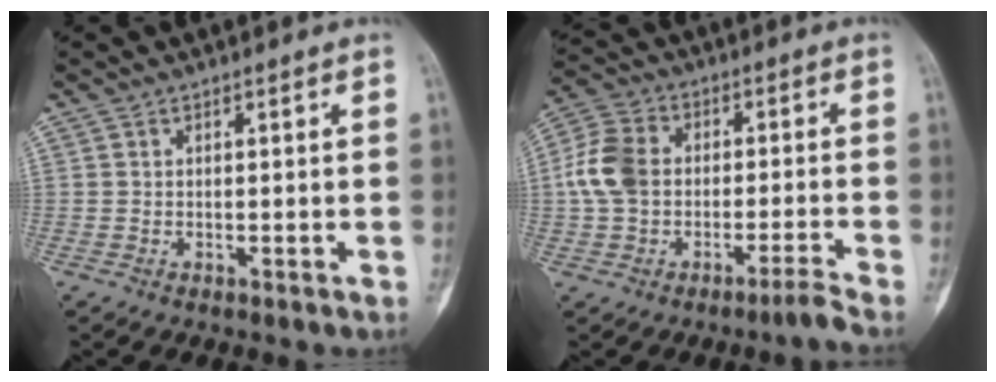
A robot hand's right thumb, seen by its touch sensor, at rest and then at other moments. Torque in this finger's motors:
{"motor_torque": [-0.18, 0.20, 0.67, -0.59, 0.19]}